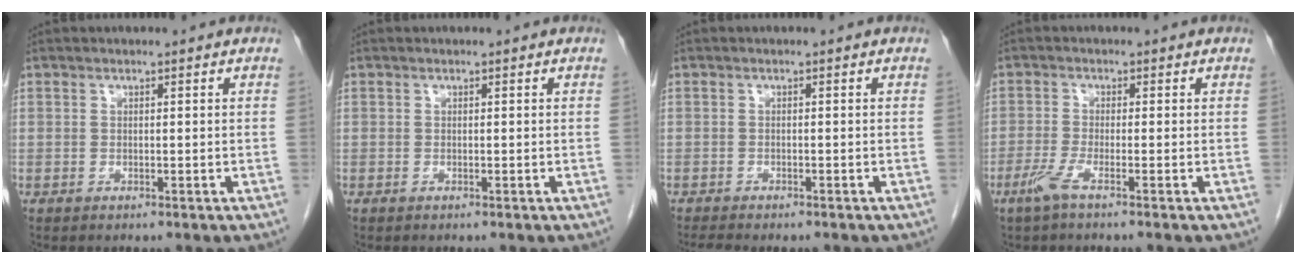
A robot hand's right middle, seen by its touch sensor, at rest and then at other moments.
{"total": 0.0}
{"total": 6.5, "force": [-5.5, 2.0, 2.7], "torque": [-0.041, -0.008, -0.074]}
{"total": 3.0, "force": [-1.9, -0.3, 2.3], "torque": [-0.054, -0.008, -0.047]}